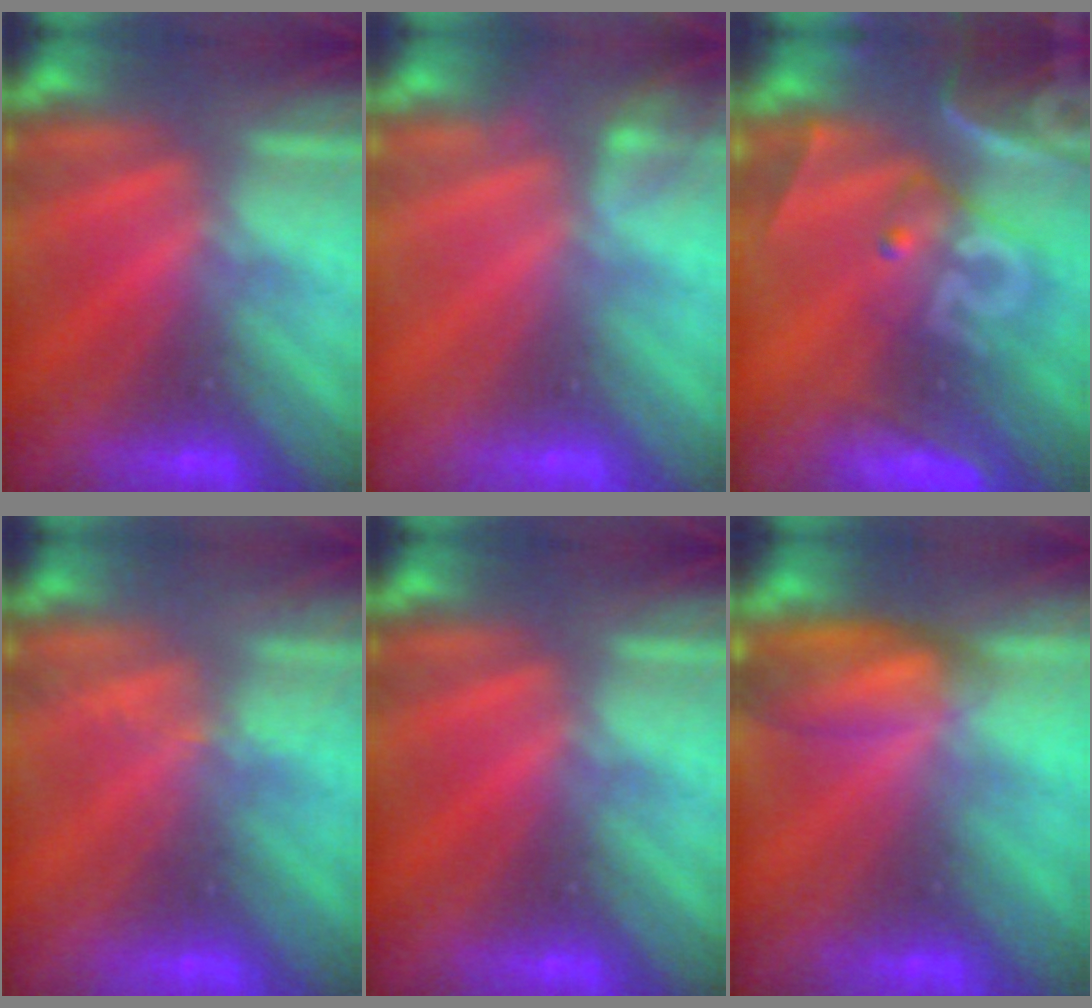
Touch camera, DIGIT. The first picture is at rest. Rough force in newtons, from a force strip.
{"total": 2.1}
{"total": 8.8}
{"total": 2.1}
{"total": 0.0}
{"total": 7.1}